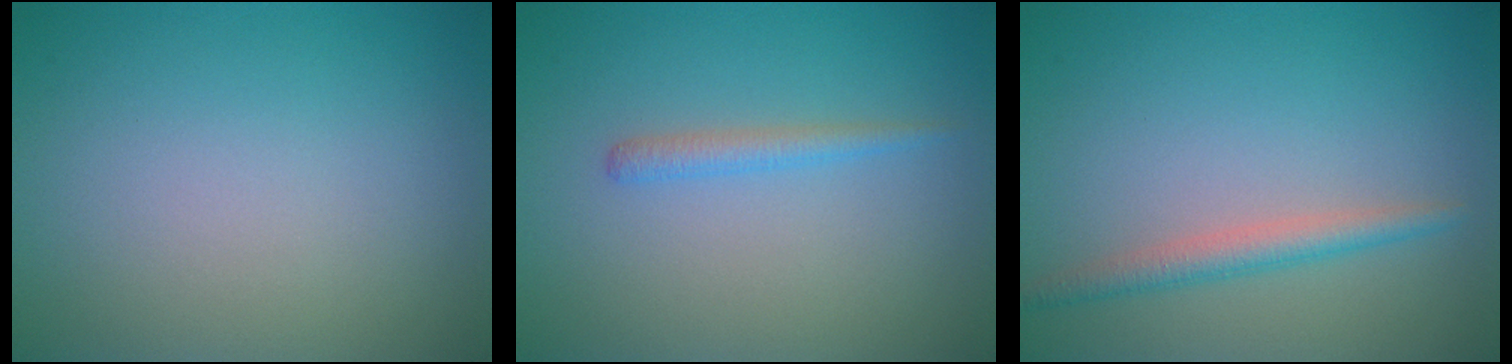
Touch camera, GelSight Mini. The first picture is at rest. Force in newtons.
{"total": 1.3, "press": 1.3, "slide": 0.1}
{"total": 2.3, "press": 2.3, "slide": 0.1}